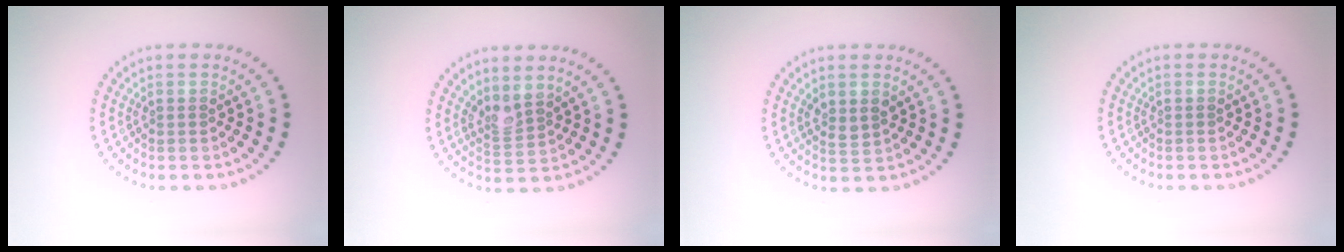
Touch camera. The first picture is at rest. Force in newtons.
{"total": 2.0, "press": 1.5, "slide": 1.3}
{"total": 1.6, "press": 1.6, "slide": 0.5}
{"total": 0.0}